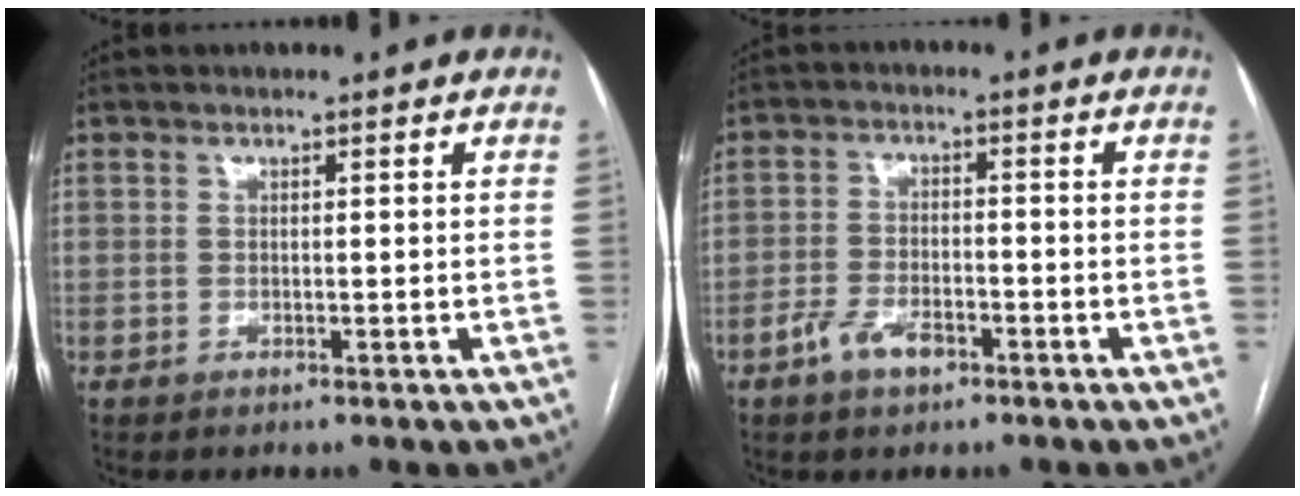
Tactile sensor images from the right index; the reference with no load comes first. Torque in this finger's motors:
{"motor_torque": [0.46, -0.58, 0.11, 0.09]}